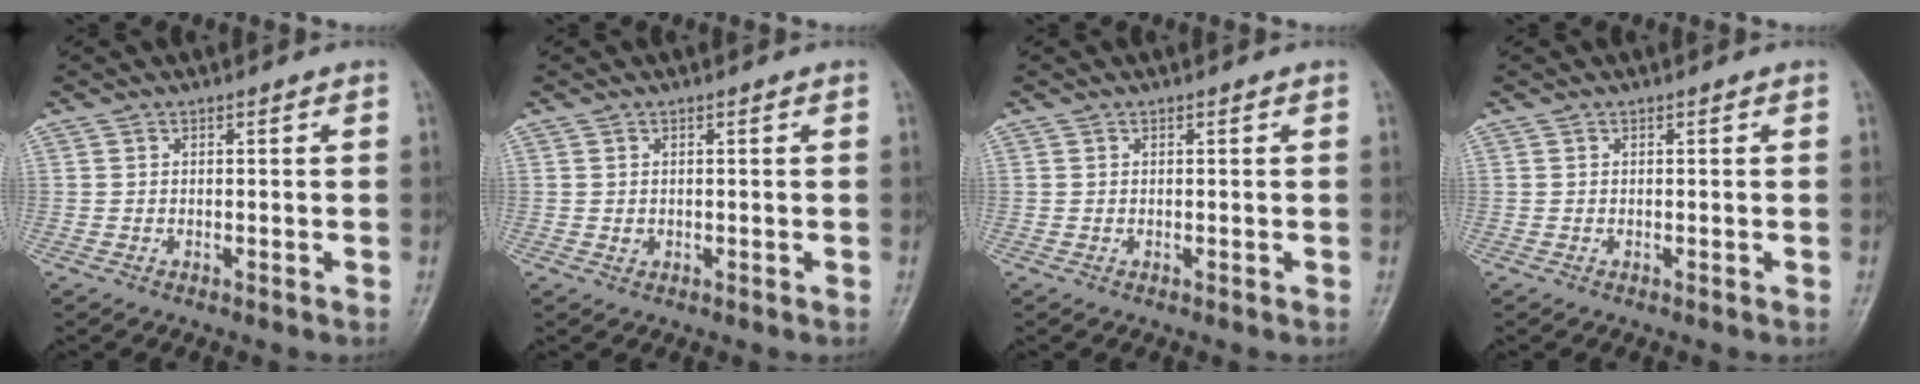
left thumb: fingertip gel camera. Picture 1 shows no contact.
{"total": 0.7, "force": [0.2, 0.6, 0.3], "torque": [0.000, 0.000, 0.004]}
{"total": 0.0}
{"total": 0.0}